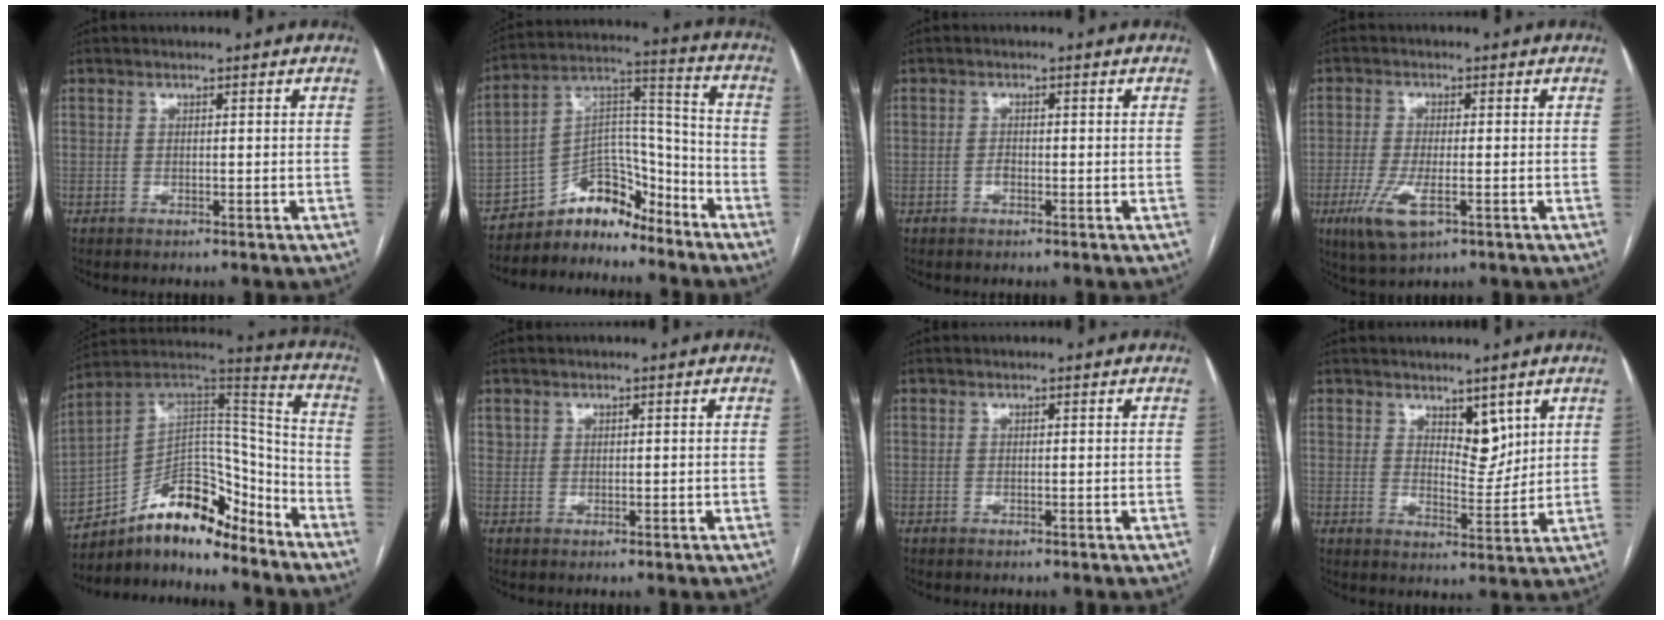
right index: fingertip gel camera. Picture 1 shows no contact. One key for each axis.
{"total": 10.2, "fx": -9.0, "fy": 3.9, "fz": 2.6, "tx": -0.037, "ty": 0.062, "tz": -0.156}
{"total": 1.0, "fx": -0.5, "fy": 0.6, "fz": 0.7, "tx": -0.008, "ty": 0.004, "tz": -0.009}
{"total": 6.9, "fx": -2.9, "fy": 1.8, "fz": 6.0, "tx": -0.127, "ty": -0.018, "tz": -0.049}
{"total": 17.1, "fx": -13.1, "fy": 5.7, "fz": 9.4, "tx": -0.148, "ty": 0.053, "tz": -0.223}
{"total": 0.8, "fx": 0.4, "fy": 0.7, "fz": 0.2, "tx": 0.003, "ty": 0.006, "tz": 0.008}
{"total": 0.0}
{"total": 5.0, "fx": 2.9, "fy": 2.4, "fz": 3.3, "tx": -0.048, "ty": -0.008, "tz": 0.051}